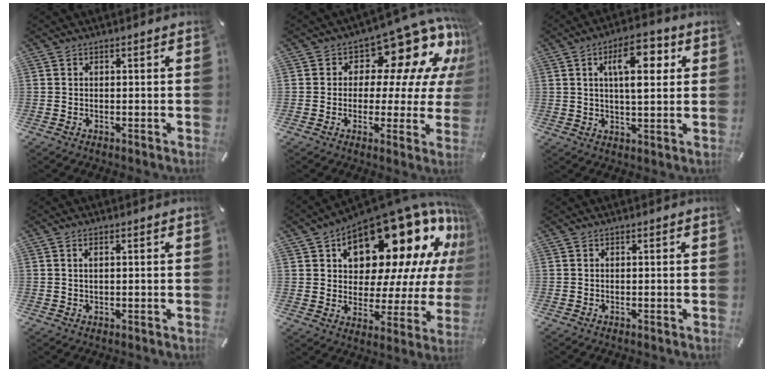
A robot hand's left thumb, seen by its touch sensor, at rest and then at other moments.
{"total": 13.9, "force": [8.6, 7.6, 7.8], "torque": [-0.112, -0.078, 0.145]}
{"total": 11.3, "force": [4.1, 4.9, 9.4], "torque": [-0.141, -0.007, 0.061]}
{"total": 1.3, "force": [0.4, 0.5, 1.1], "torque": [-0.024, 0.003, 0.006]}
{"total": 23.6, "force": [14.5, 12.2, 14.0], "torque": [-0.196, -0.111, 0.247]}
{"total": 0.0}